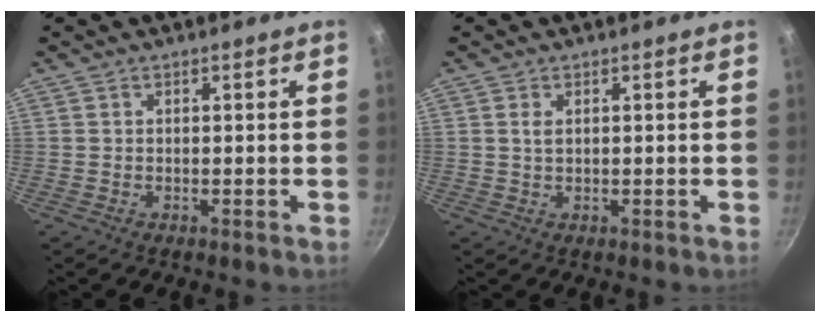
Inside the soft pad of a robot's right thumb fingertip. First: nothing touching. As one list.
[{"total": 1.4, "force": [0.4, 0.8, 1.1], "torque": [-0.021, -0.001, 0.009]}]